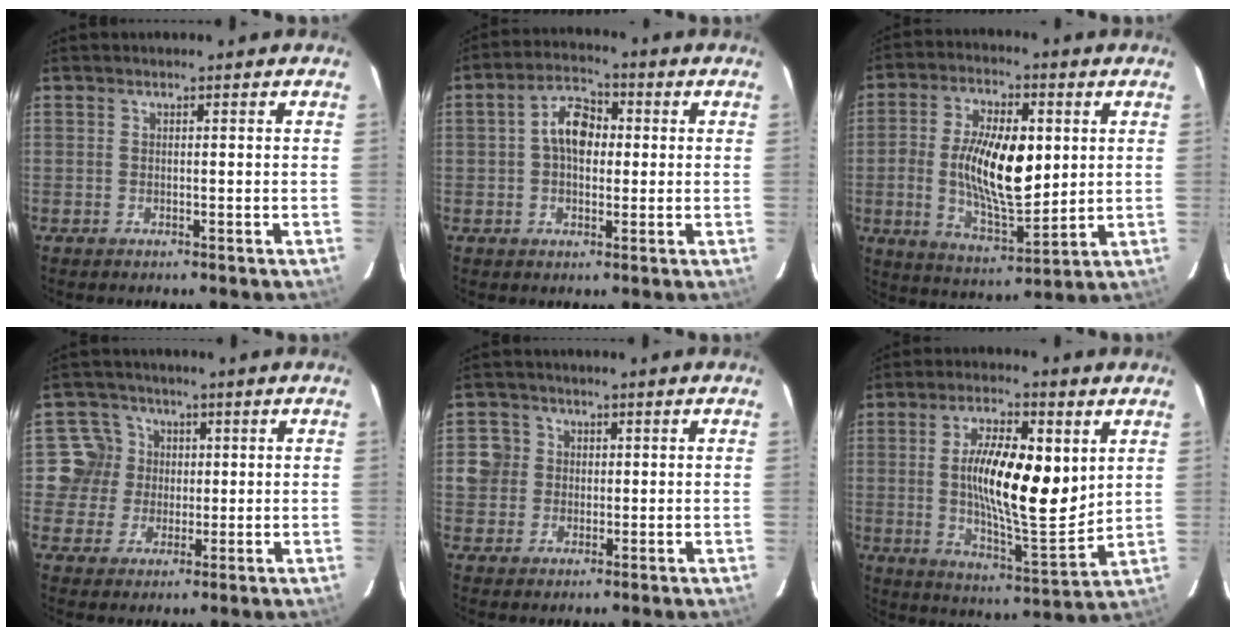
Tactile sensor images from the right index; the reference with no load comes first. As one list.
[{"total": 7.2, "force": [0.6, 4.6, 5.4], "torque": [-0.097, 0.022, 0.009]}, {"total": 15.7, "force": [1.0, 7.2, 13.9], "torque": [-0.254, -0.001, 0.023]}, {"total": 6.5, "force": [0.7, 6.5, 0.0], "torque": [0.007, 0.014, 0.004]}, {"total": 4.6, "force": [0.3, 4.5, 0.6], "torque": [0.000, 0.018, 0.005]}, {"total": 17.0, "force": [3.4, 5.3, 15.8], "torque": [-0.269, -0.006, 0.057]}]